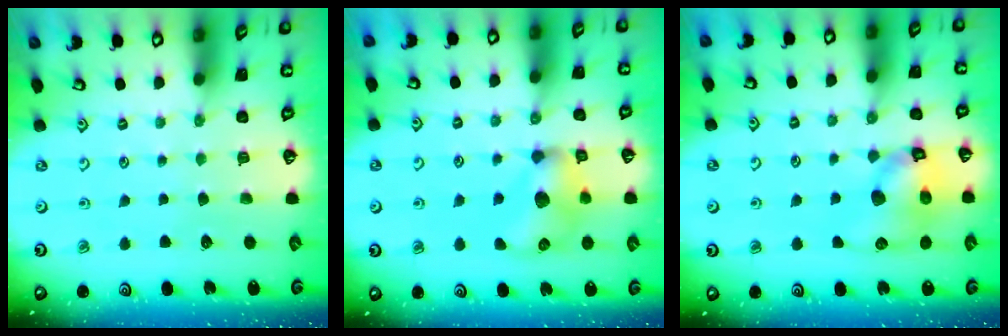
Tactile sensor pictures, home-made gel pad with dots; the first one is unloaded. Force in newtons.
{"total": 12.7, "press": 12.7, "slide": 0.7}
{"total": 12.0, "press": 11.9, "slide": 1.6}